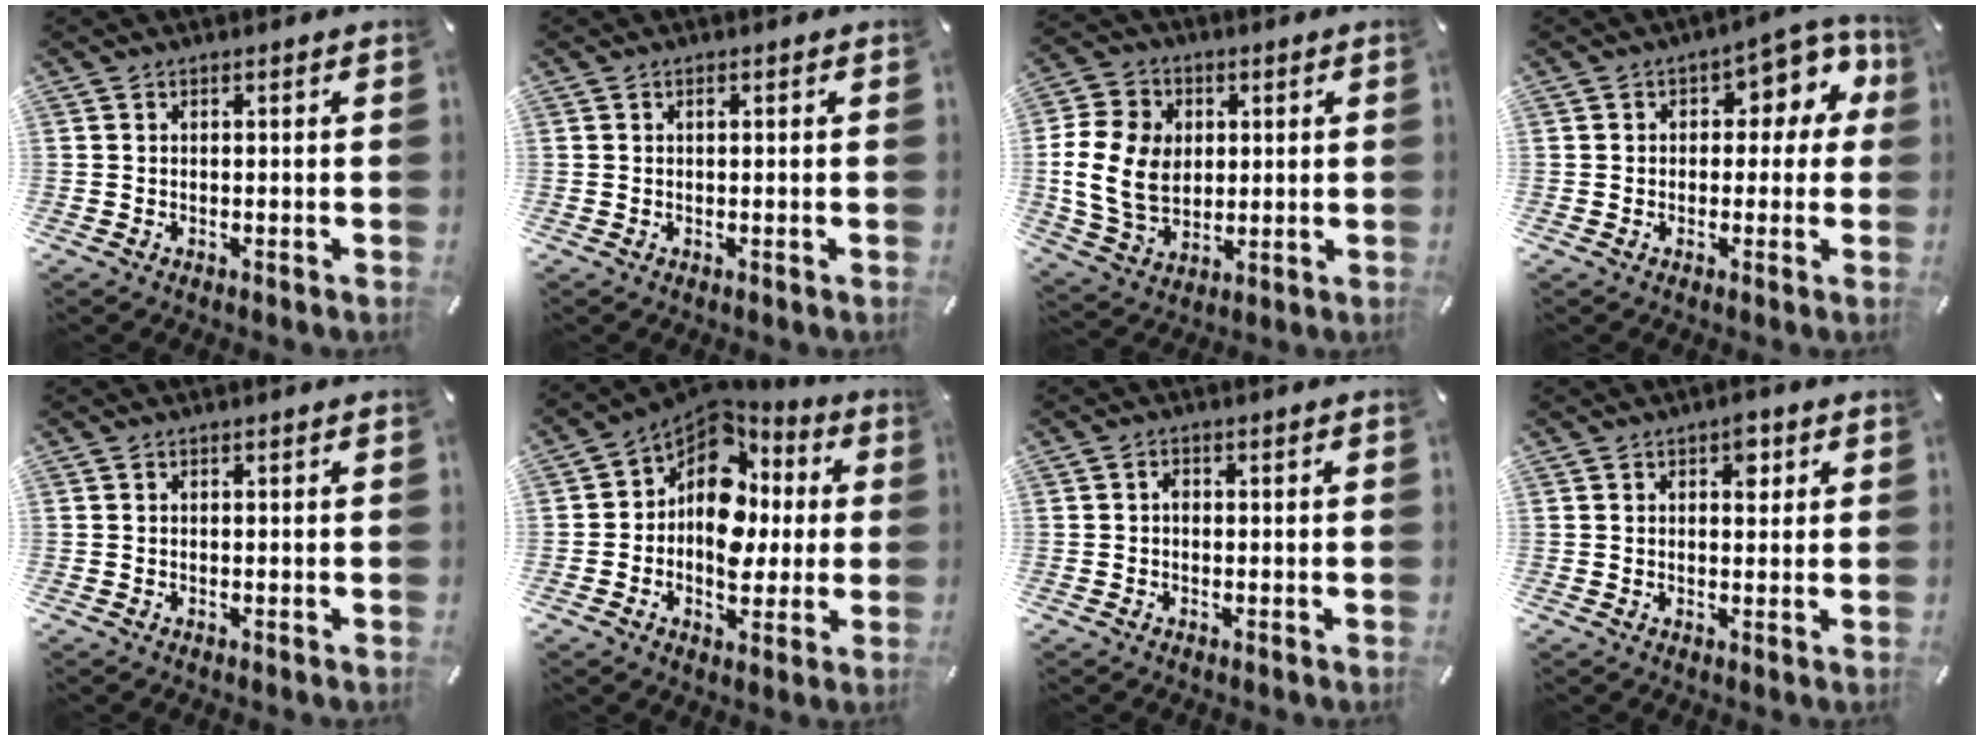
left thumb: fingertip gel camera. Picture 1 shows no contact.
{"total": 0.6, "force": [0.2, 0.3, 0.4], "torque": [-0.009, -0.001, 0.003]}
{"total": 14.1, "force": [0.6, 11.5, 8.1], "torque": [-0.188, 0.016, 0.011]}
{"total": 8.7, "force": [2.7, 5.6, 6.1], "torque": [-0.066, -0.013, 0.040]}
{"total": 0.0}
{"total": 13.0, "force": [0.5, 10.1, 8.1], "torque": [-0.141, -0.021, 0.007]}
{"total": 1.3, "force": [-0.2, 0.8, 1.0], "torque": [-0.018, 0.005, -0.005]}
{"total": 3.7, "force": [1.5, 2.3, 2.5], "torque": [-0.014, -0.009, 0.014]}